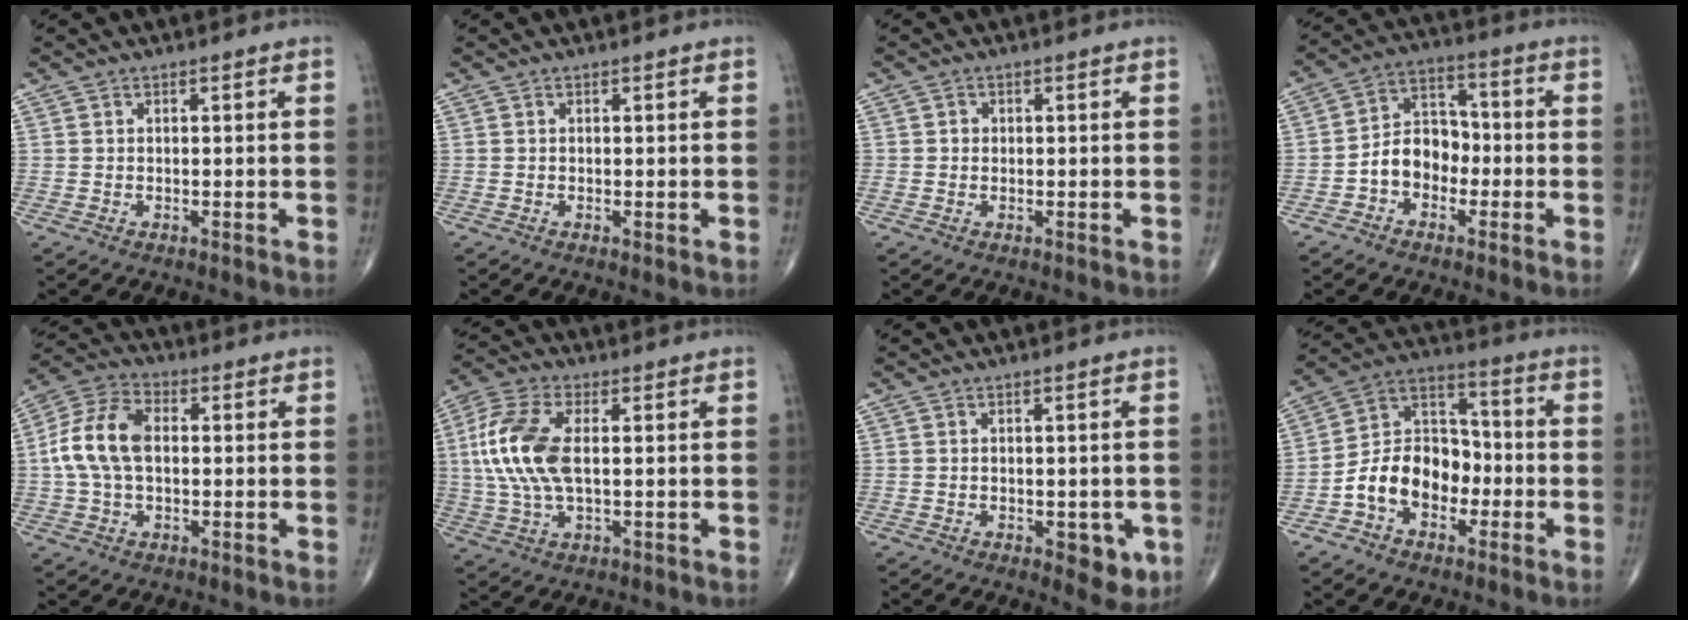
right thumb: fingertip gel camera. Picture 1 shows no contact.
{"total": 0.0}
{"total": 1.2, "force": [0.0, 1.1, 0.3], "torque": [0.001, 0.003, -0.001]}
{"total": 9.0, "force": [-2.6, 6.8, 5.3], "torque": [-0.064, 0.041, -0.060]}
{"total": 11.2, "force": [0.5, 6.9, 8.8], "torque": [-0.183, 0.028, 0.004]}
{"total": 13.2, "force": [1.2, 6.3, 11.5], "torque": [-0.267, 0.010, 0.022]}
{"total": 5.4, "force": [-1.8, 2.6, 4.3], "torque": [-0.031, -0.004, -0.016]}
{"total": 13.3, "force": [-4.0, 9.5, 8.5], "torque": [-0.115, 0.051, -0.080]}